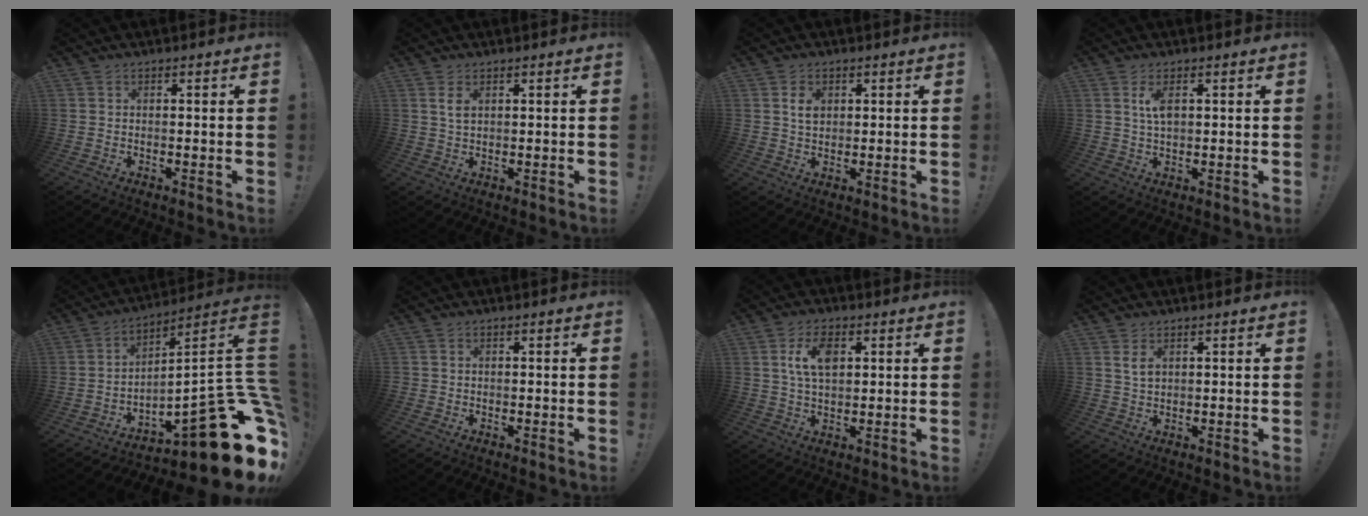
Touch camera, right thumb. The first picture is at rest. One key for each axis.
{"total": 2.9, "fx": 1.2, "fy": 1.4, "fz": 2.2, "tx": -0.034, "ty": -0.003, "tz": 0.017}
{"total": 4.2, "fx": 1.2, "fy": 3.2, "fz": 2.5, "tx": -0.033, "ty": -0.001, "tz": 0.019}
{"total": 4.3, "fx": 1.5, "fy": 1.8, "fz": 3.6, "tx": -0.059, "ty": -0.003, "tz": 0.021}
{"total": 23.0, "fx": -10.0, "fy": 5.2, "fz": 20.0, "tx": -0.241, "ty": 0.010, "tz": -0.153}
{"total": 0.5, "fx": -0.4, "fy": 0.3, "fz": -0.1, "tx": 0.003, "ty": 0.002, "tz": -0.008}
{"total": 8.5, "fx": 2.3, "fy": 4.9, "fz": 6.6, "tx": -0.116, "ty": 0.003, "tz": 0.040}
{"total": 3.1, "fx": 1.3, "fy": 1.7, "fz": 2.2, "tx": -0.033, "ty": -0.003, "tz": 0.022}